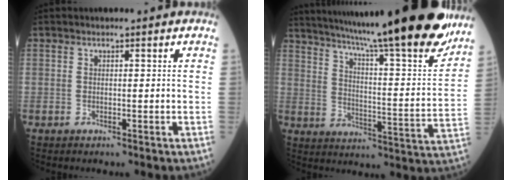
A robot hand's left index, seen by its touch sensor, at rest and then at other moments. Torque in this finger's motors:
{"motor_torque": [0.58, -0.58, 0.92, 0.21]}